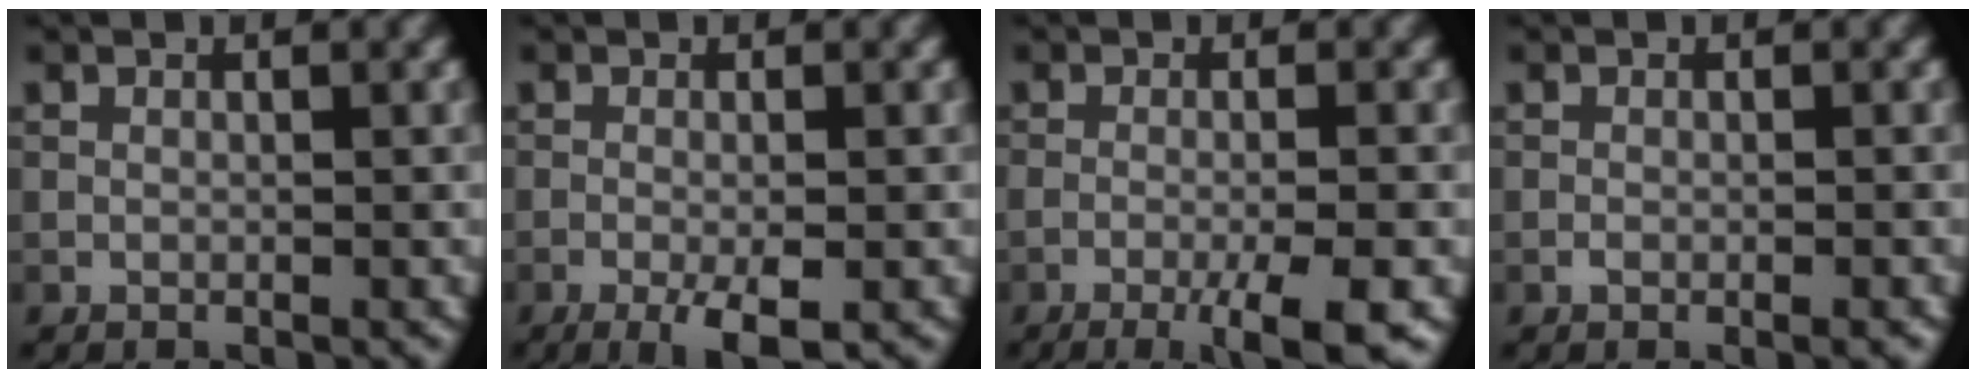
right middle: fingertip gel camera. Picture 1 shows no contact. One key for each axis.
{"total": 3.7, "fx": -1.7, "fy": 0.8, "fz": 3.2, "tx": -0.056, "ty": -0.006, "tz": -0.027}
{"total": 5.4, "fx": -2.7, "fy": 1.0, "fz": 4.5, "tx": -0.066, "ty": -0.003, "tz": -0.043}
{"total": 1.3, "fx": -0.7, "fy": 0.3, "fz": 1.1, "tx": -0.016, "ty": -0.001, "tz": -0.012}